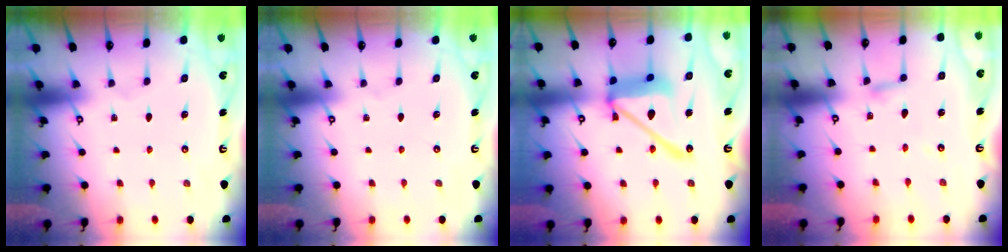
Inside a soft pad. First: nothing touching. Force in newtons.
{"total": 0.0}
{"total": 17.4, "press": 17.3, "slide": 1.7}
{"total": 3.0, "press": 3.0, "slide": 0.2}